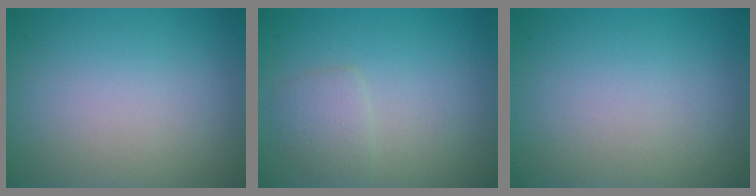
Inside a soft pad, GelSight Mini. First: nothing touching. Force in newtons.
{"total": 1.7, "press": 1.7, "slide": 0.0}
{"total": 0.0}